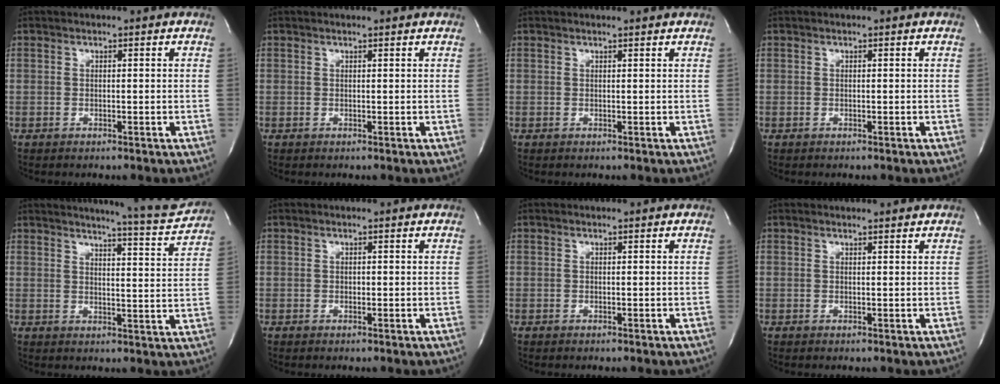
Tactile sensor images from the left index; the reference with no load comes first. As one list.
[{"total": 0.9, "force": [0.9, -0.1, 0.2], "torque": [-0.009, 0.002, 0.011]}, {"total": 1.5, "force": [1.4, -0.1, 0.3], "torque": [-0.010, 0.003, 0.017]}, {"total": 0.0}, {"total": 10.9, "force": [10.5, -0.4, 2.8], "torque": [-0.039, -0.044, 0.122]}, {"total": 0.0}, {"total": 0.0}, {"total": 3.0, "force": [2.9, 0.2, 0.5], "torque": [-0.012, 0.004, 0.029]}]